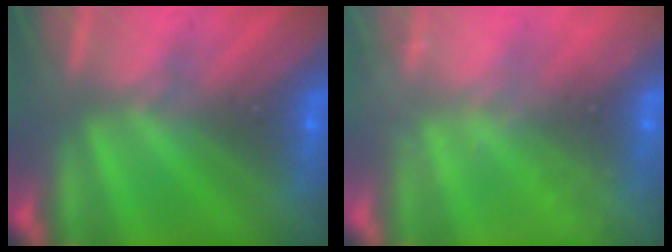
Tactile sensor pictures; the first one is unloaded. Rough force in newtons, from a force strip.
{"total": 2.3}